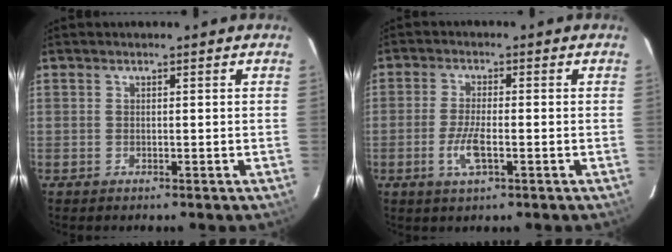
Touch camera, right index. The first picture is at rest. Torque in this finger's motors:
{"motor_torque": [0.20, -0.10, 0.16, 0.03]}